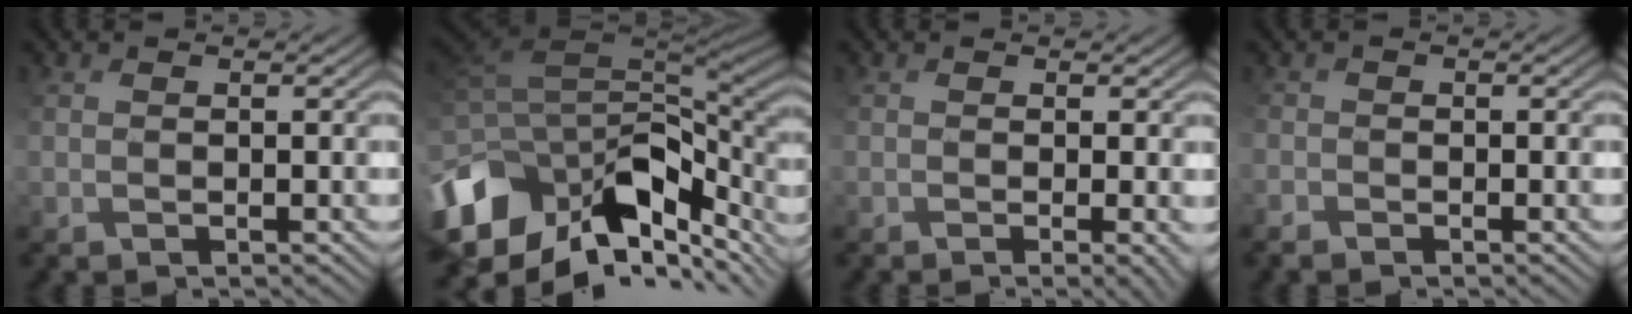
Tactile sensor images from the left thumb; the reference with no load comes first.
{"total": 14.4, "force": [-3.2, 9.8, 10.1], "torque": [-0.244, -0.015, -0.040]}
{"total": 3.3, "force": [-0.7, 0.9, 3.1], "torque": [-0.043, -0.008, -0.008]}
{"total": 1.8, "force": [-1.6, 0.7, -0.2], "torque": [0.002, -0.011, -0.034]}